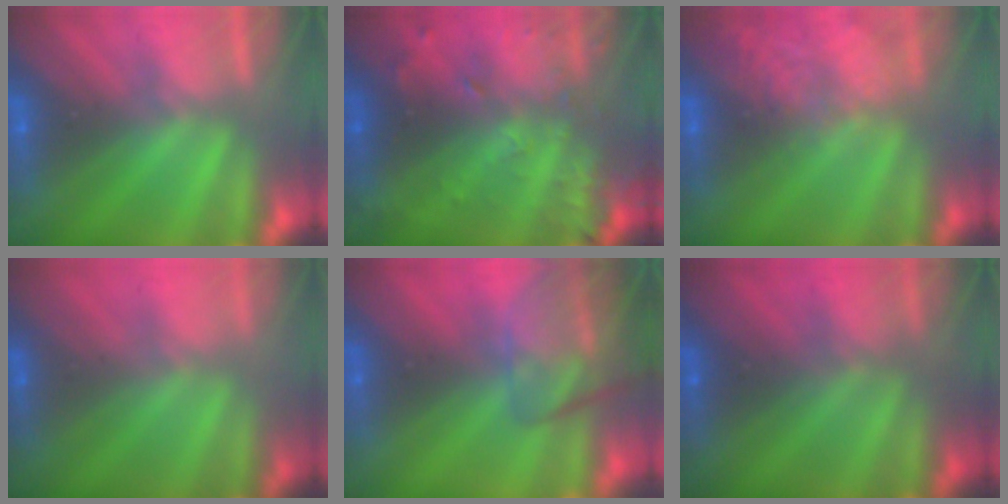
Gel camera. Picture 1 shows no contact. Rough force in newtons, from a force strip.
{"total": 7.7}
{"total": 2.1}
{"total": 1.8}
{"total": 8.7}
{"total": 1.7}